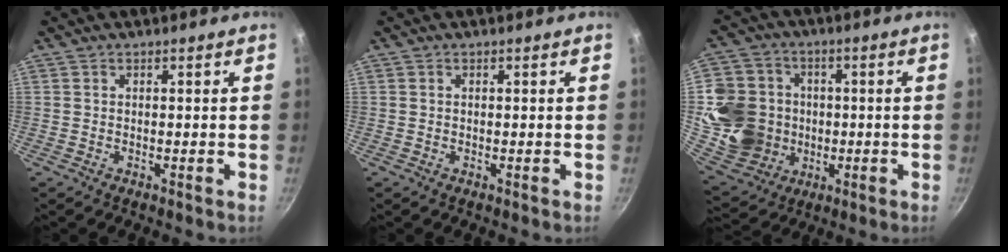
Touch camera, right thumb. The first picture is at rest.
{"total": 0.0}
{"total": 16.0, "force": [-0.9, 14.4, 6.8], "torque": [-0.105, 0.017, -0.008]}